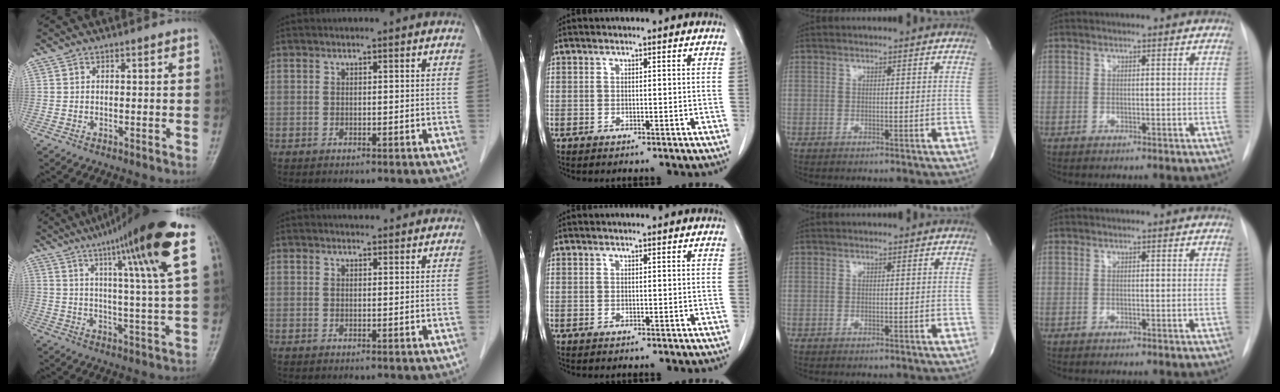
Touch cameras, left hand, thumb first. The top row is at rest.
{"thumb": {"total": 19.8, "force": [9.9, 1.2, 17.2], "torque": [-0.252, -0.022, 0.144]}, "index": {"total": 4.4, "force": [4.1, 1.1, 1.0], "torque": [-0.013, 0.015, 0.048]}}